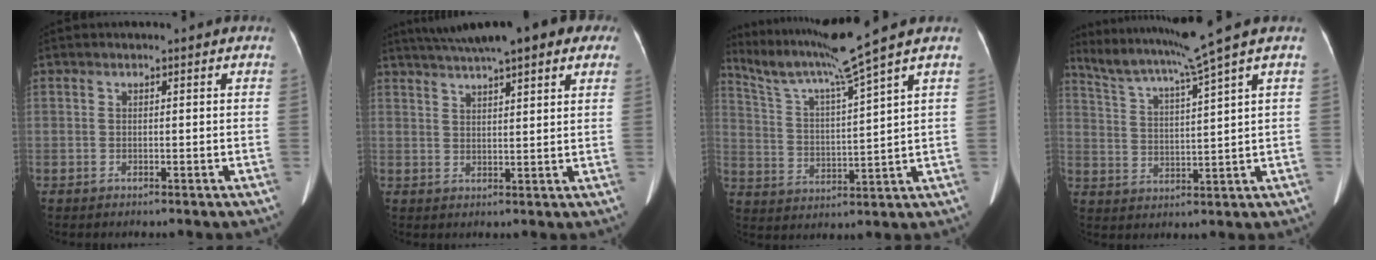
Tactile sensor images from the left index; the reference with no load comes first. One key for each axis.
{"total": 15.7, "fx": 11.7, "fy": 3.5, "fz": 9.8, "tx": -0.160, "ty": 0.055, "tz": 0.154}
{"total": 11.2, "fx": 9.2, "fy": -3.6, "fz": 5.3, "tx": -0.103, "ty": -0.016, "tz": 0.171}
{"total": 9.7, "fx": 7.7, "fy": -2.9, "fz": 5.2, "tx": -0.094, "ty": -0.007, "tz": 0.136}